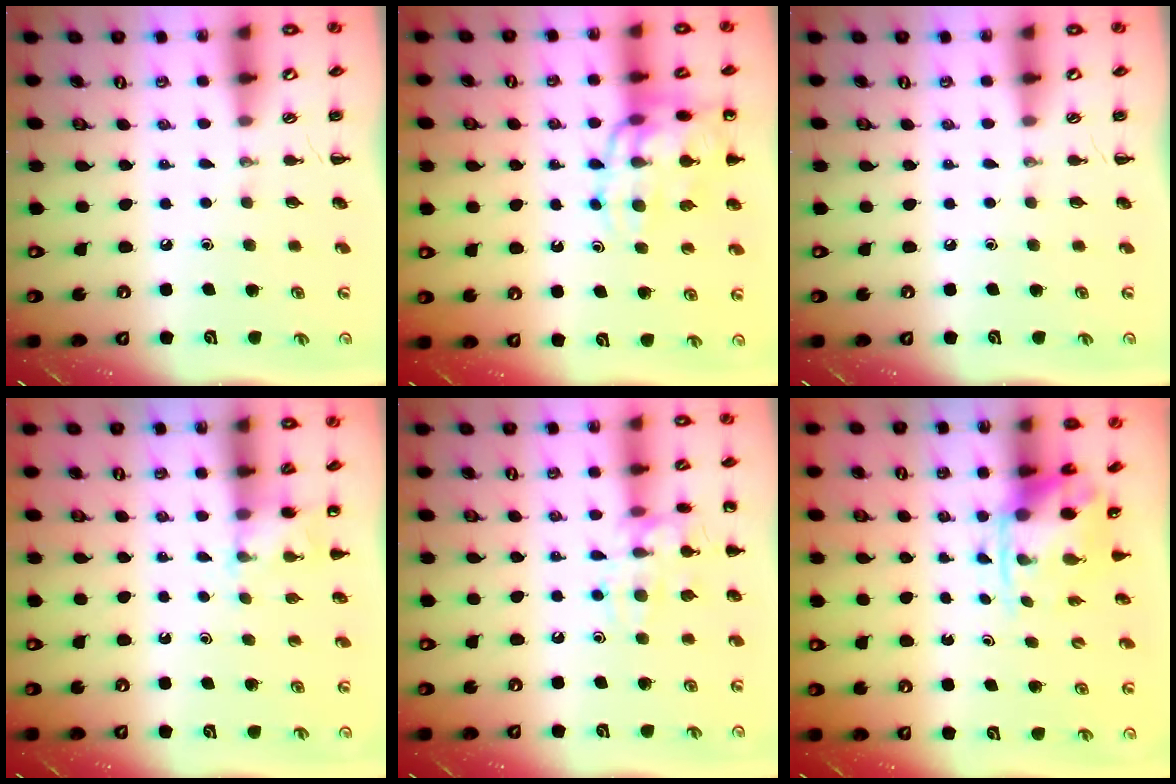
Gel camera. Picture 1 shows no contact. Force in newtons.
{"total": 16.1, "press": 15.9, "slide": 3.0}
{"total": 0.0}
{"total": 3.7, "press": 3.5, "slide": 1.1}
{"total": 13.4, "press": 13.4, "slide": 0.9}
{"total": 3.8, "press": 3.7, "slide": 0.8}